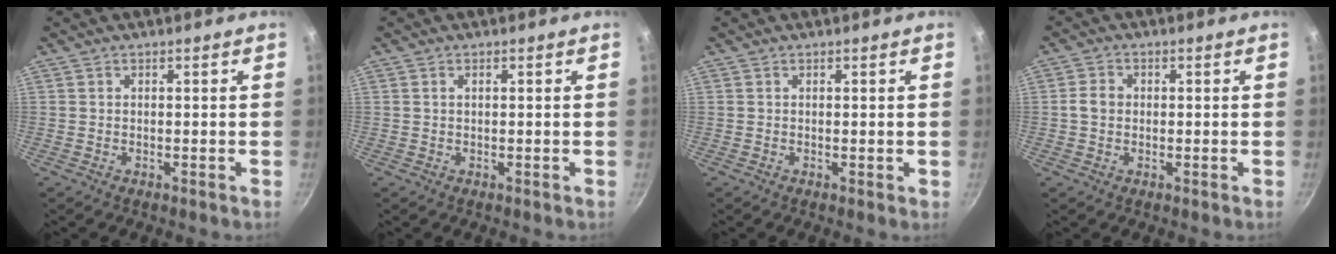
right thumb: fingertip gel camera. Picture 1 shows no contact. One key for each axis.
{"total": 0.7, "fx": 0.2, "fy": 0.4, "fz": 0.5, "tx": -0.009, "ty": 0.003, "tz": 0.003}
{"total": 0.6, "fx": 0.0, "fy": 0.1, "fz": 0.6, "tx": -0.007, "ty": -0.002, "tz": 0.000}
{"total": 3.2, "fx": -0.1, "fy": 2.7, "fz": 1.8, "tx": -0.025, "ty": 0.010, "tz": -0.007}